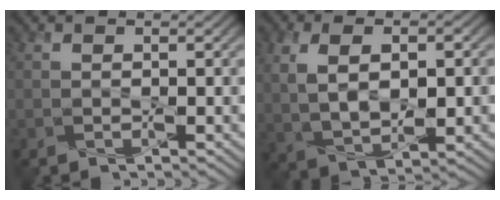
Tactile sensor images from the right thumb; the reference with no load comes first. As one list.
[{"total": 8.8, "force": [1.2, 4.8, 7.3], "torque": [-0.162, 0.001, 0.028]}]